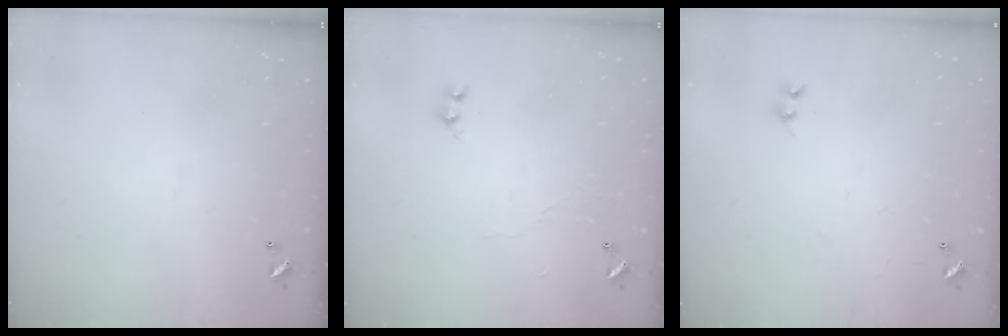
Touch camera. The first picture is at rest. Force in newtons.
{"total": 5.9, "press": 5.8, "slide": 0.6}
{"total": 1.6, "press": 1.5, "slide": 0.4}